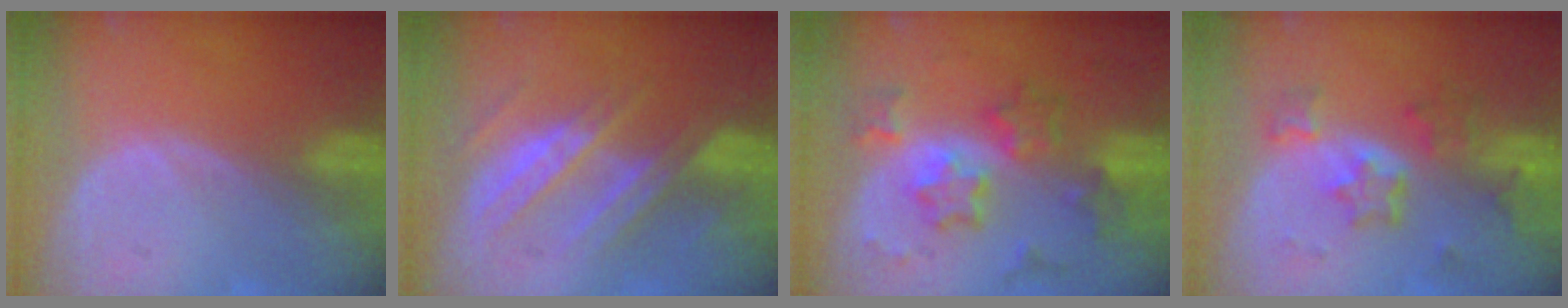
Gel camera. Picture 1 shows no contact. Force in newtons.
{"total": 7.2, "press": 7.2, "slide": 0.9}
{"total": 8.3, "press": 8.3, "slide": 0.6}
{"total": 7.2, "press": 6.5, "slide": 3.1}